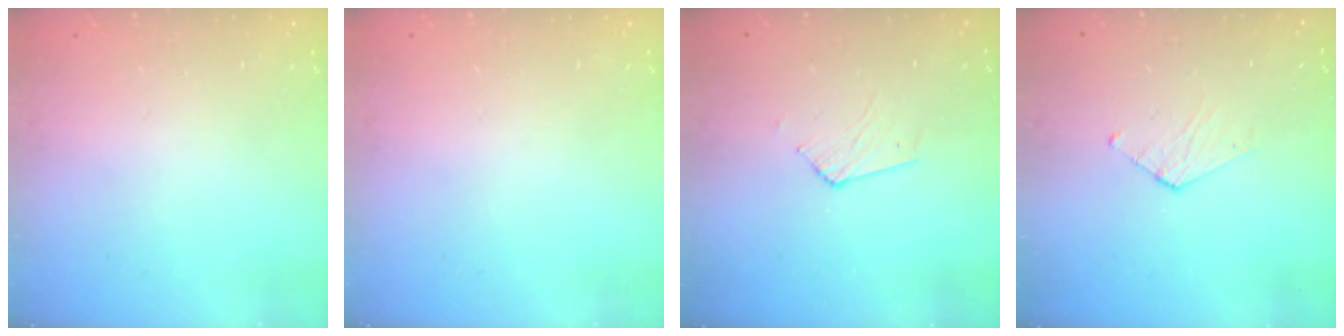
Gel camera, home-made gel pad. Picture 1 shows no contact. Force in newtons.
{"total": 0.0}
{"total": 2.6, "press": 2.6, "slide": 0.2}
{"total": 3.1, "press": 3.1, "slide": 0.3}